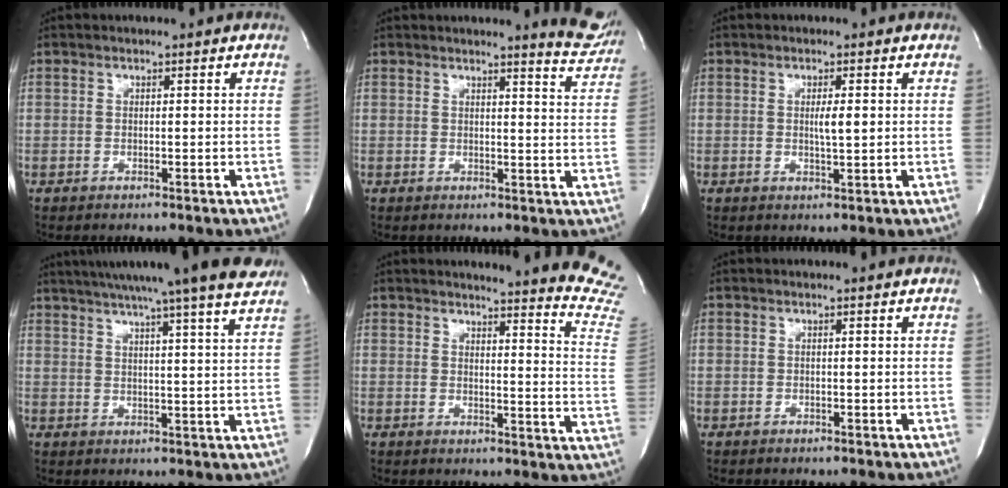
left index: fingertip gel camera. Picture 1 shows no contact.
{"total": 6.3, "force": [6.1, 0.3, 1.4], "torque": [-0.011, -0.046, 0.047]}
{"total": 2.5, "force": [0.1, 0.4, 2.5], "torque": [-0.045, -0.006, 0.001]}
{"total": 19.0, "force": [16.1, -0.9, 10.2], "torque": [-0.172, -0.005, 0.209]}
{"total": 20.1, "force": [19.1, -0.3, 6.0], "torque": [-0.065, -0.146, 0.192]}
{"total": 0.0}